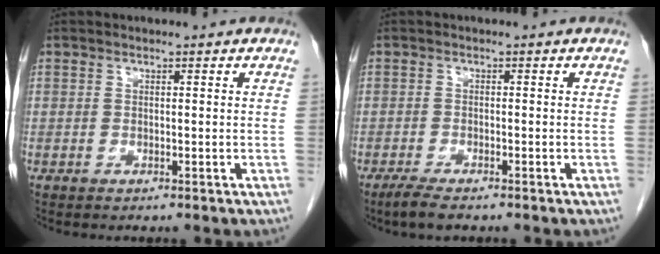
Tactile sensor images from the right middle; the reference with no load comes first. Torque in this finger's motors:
{"motor_torque": [0.32, -0.11, 0.00, 0.01]}